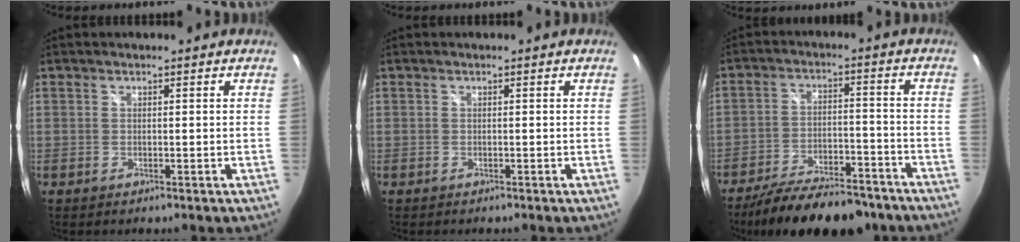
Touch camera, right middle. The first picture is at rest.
{"total": 0.7, "force": [0.6, -0.3, 0.1], "torque": [-0.001, 0.009, 0.009]}
{"total": 18.3, "force": [-15.1, 5.5, 8.8], "torque": [-0.161, -0.014, -0.214]}